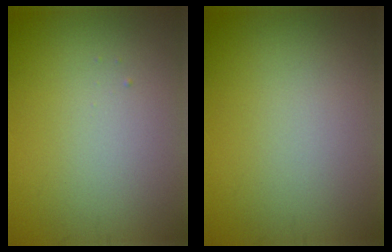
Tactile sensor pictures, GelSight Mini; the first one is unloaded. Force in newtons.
{"total": 0.0}